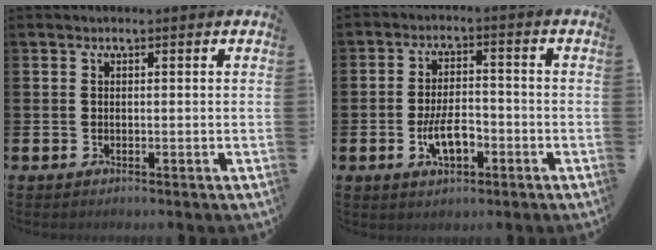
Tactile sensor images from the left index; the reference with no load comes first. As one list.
[{"total": 5.4, "force": [-1.9, 2.6, 4.4], "torque": [-0.077, 0.010, -0.036]}]